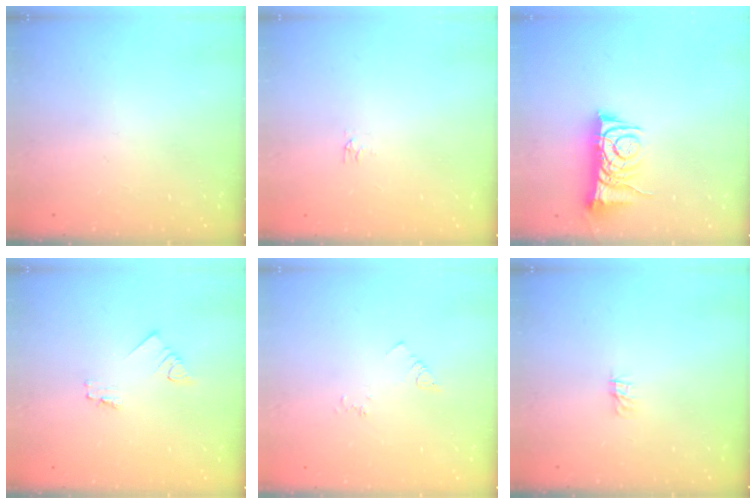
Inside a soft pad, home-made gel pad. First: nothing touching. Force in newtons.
{"total": 2.9, "press": 2.9, "slide": 0.5}
{"total": 8.2, "press": 8.2, "slide": 0.7}
{"total": 1.6, "press": 1.6, "slide": 0.1}
{"total": 3.3, "press": 3.3, "slide": 0.6}
{"total": 0.0}